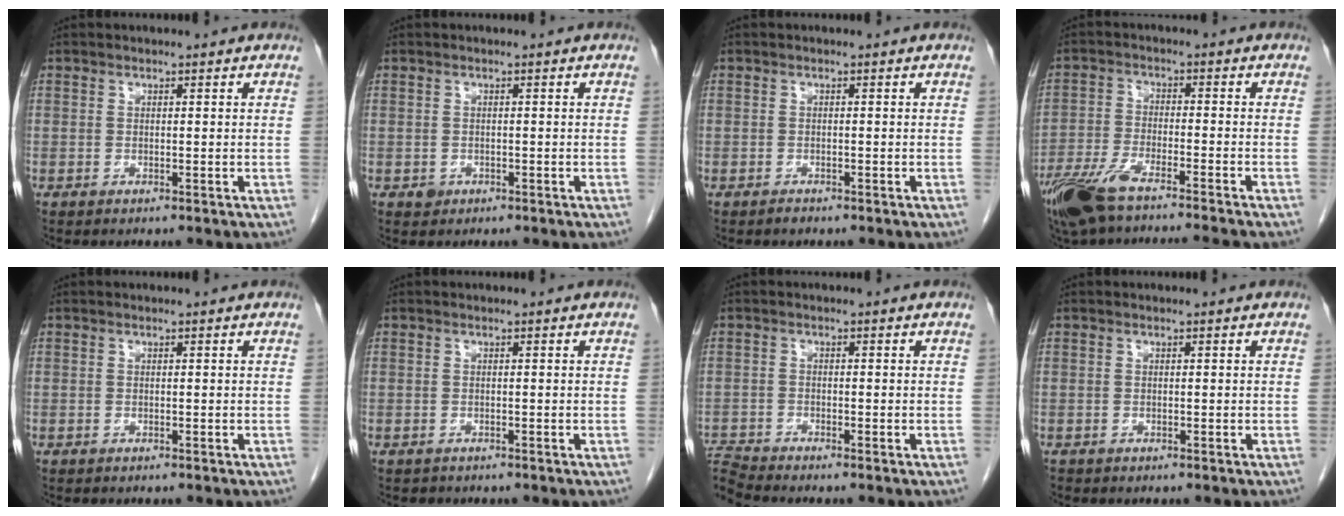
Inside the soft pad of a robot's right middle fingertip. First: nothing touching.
{"total": 1.0, "force": [-0.5, 0.9, 0.2], "torque": [-0.001, 0.003, -0.005]}
{"total": 0.6, "force": [-0.6, 0.2, 0.1], "torque": [-0.007, -0.003, -0.009]}
{"total": 12.2, "force": [-10.0, 0.6, 7.0], "torque": [-0.128, -0.025, -0.170]}
{"total": 0.0}
{"total": 0.9, "force": [-0.8, 0.4, 0.1], "torque": [-0.018, -0.003, -0.012]}
{"total": 3.6, "force": [-3.4, -1.2, 0.0], "torque": [-0.011, -0.011, -0.064]}
{"total": 0.0}